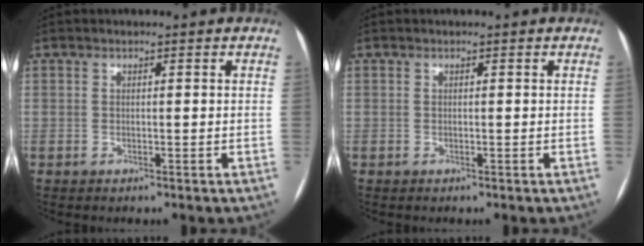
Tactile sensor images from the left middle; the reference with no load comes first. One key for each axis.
{"total": 0.0}